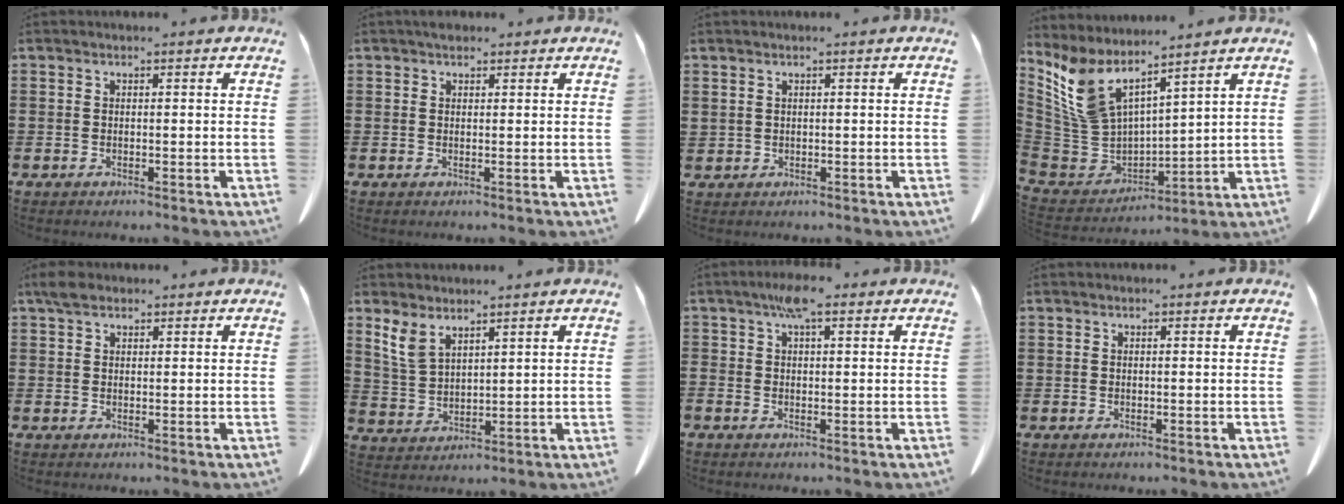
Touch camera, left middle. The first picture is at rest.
{"total": 1.2, "force": [0.9, 0.7, 0.3], "torque": [-0.001, -0.002, 0.018]}
{"total": 0.7, "force": [0.5, 0.5, 0.2], "torque": [-0.008, -0.001, 0.012]}
{"total": 9.2, "force": [6.8, 3.7, 4.9], "torque": [-0.141, -0.042, 0.125]}
{"total": 2.3, "force": [1.6, 1.1, 1.2], "torque": [-0.029, 0.007, 0.030]}
{"total": 5.1, "force": [3.6, 2.2, 2.8], "torque": [-0.068, -0.003, 0.069]}
{"total": 4.0, "force": [1.1, 1.5, 3.5], "torque": [-0.066, 0.006, 0.016]}
{"total": 0.0}